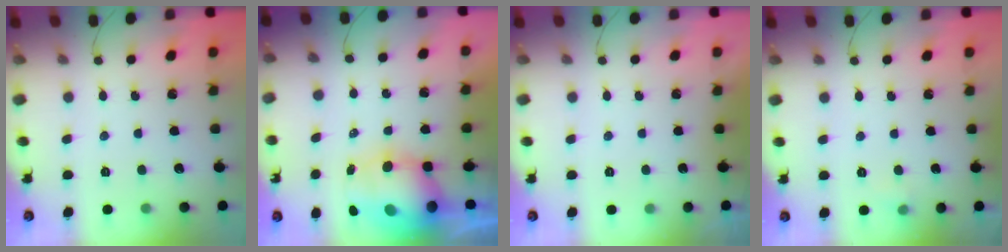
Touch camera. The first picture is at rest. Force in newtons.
{"total": 11.5, "press": 11.0, "slide": 3.2}
{"total": 0.0}
{"total": 3.4, "press": 3.1, "slide": 1.5}